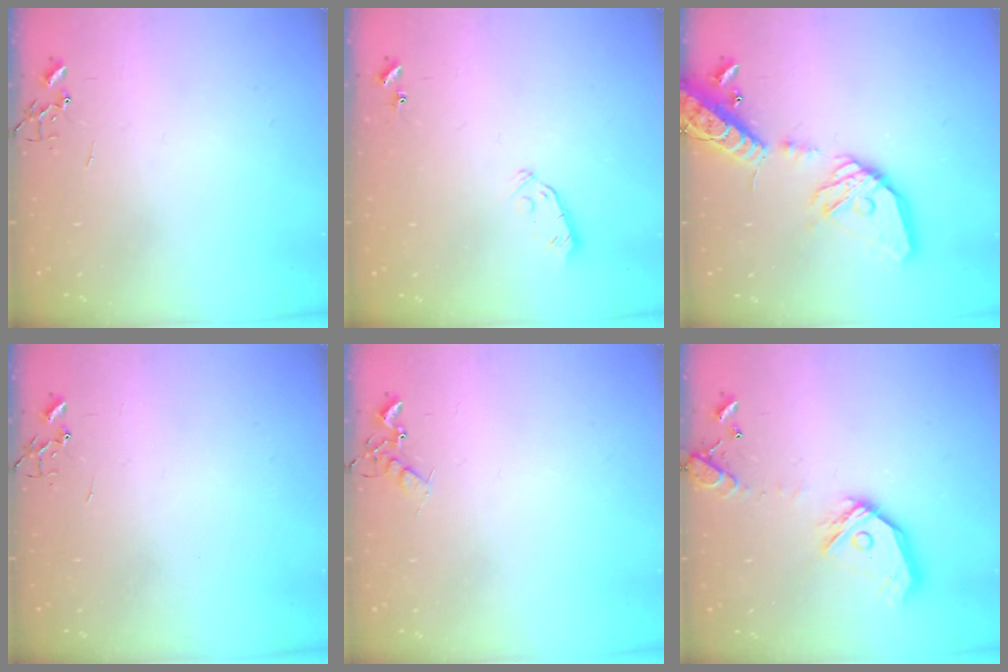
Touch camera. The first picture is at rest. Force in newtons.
{"total": 3.6, "press": 3.4, "slide": 0.9}
{"total": 21.3, "press": 20.9, "slide": 3.7}
{"total": 0.0}
{"total": 5.8, "press": 5.7, "slide": 0.6}
{"total": 16.5, "press": 16.3, "slide": 2.4}